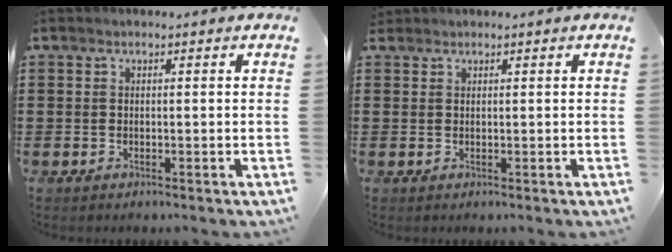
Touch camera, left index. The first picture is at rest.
{"total": 0.7, "force": [0.6, 0.3, 0.1], "torque": [-0.004, 0.002, 0.012]}